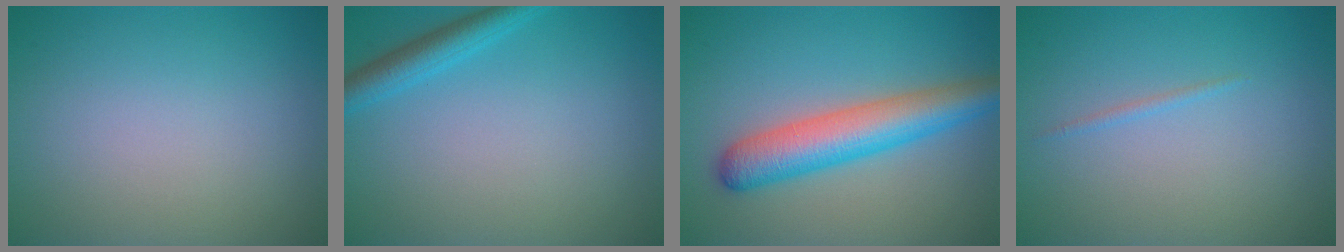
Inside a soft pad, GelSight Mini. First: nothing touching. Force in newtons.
{"total": 2.7, "press": 2.7, "slide": 0.2}
{"total": 6.2, "press": 6.2, "slide": 0.1}
{"total": 0.6, "press": 0.6, "slide": 0.1}